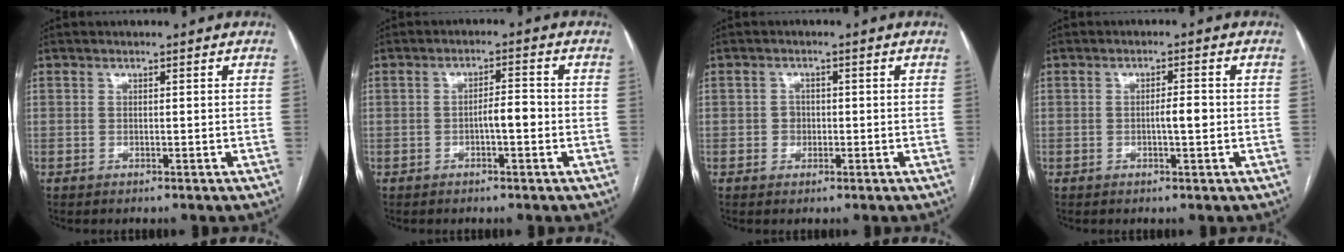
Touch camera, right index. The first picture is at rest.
{"total": 3.2, "force": [-0.9, 0.7, 3.0], "torque": [-0.044, 0.006, -0.014]}
{"total": 1.8, "force": [-0.3, 1.6, 0.6], "torque": [-0.006, 0.006, -0.004]}
{"total": 2.6, "force": [-0.4, 0.4, 2.5], "torque": [-0.041, 0.002, -0.007]}